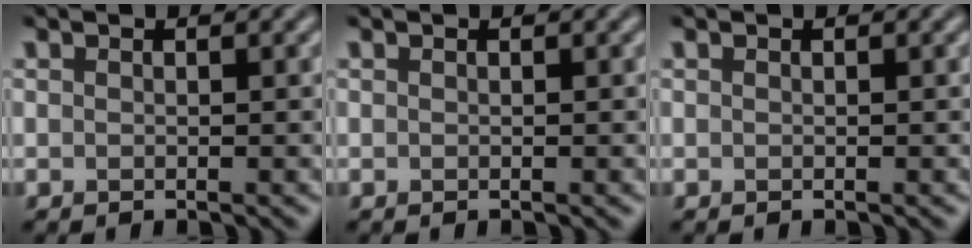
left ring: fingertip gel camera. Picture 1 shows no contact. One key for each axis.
{"total": 0.0}
{"total": 0.0}